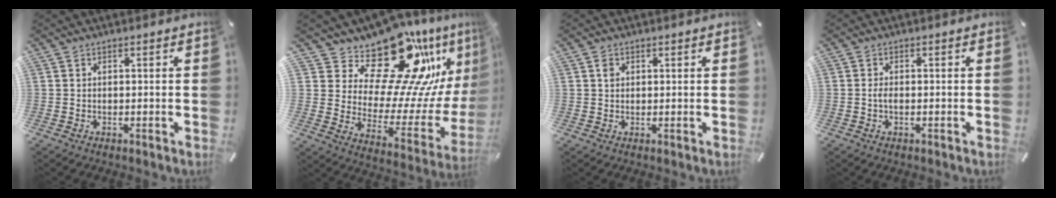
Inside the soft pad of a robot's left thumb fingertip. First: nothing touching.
{"total": 23.4, "force": [17.7, 9.9, 11.8], "torque": [-0.168, -0.135, 0.299]}
{"total": 1.3, "force": [0.5, 1.1, 0.6], "torque": [-0.004, 0.000, 0.007]}
{"total": 1.3, "force": [-0.4, 0.5, 1.2], "torque": [-0.022, 0.002, -0.008]}